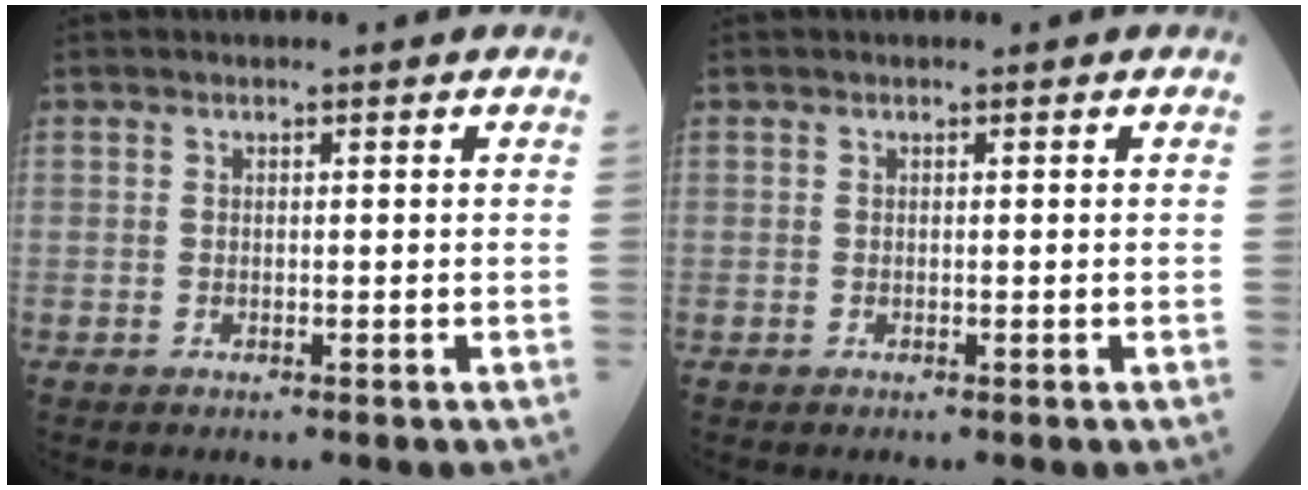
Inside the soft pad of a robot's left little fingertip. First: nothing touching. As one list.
[{"total": 0.0}]